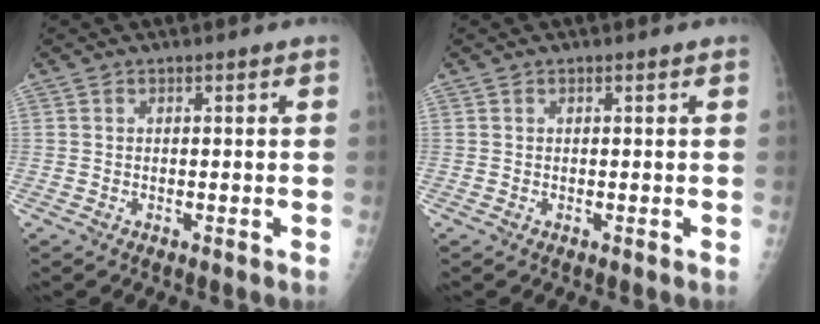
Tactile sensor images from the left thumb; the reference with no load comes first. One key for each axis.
{"total": 0.0}